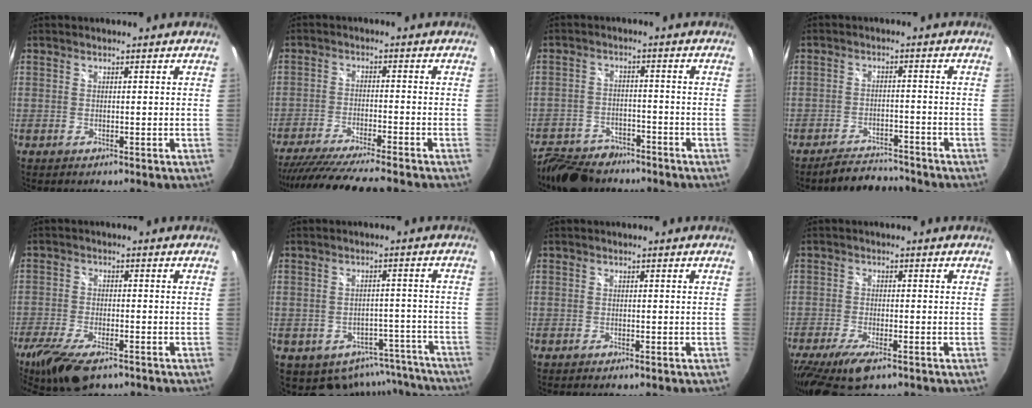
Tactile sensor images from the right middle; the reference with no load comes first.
{"total": 15.7, "force": [-13.8, 0.4, 7.4], "torque": [-0.151, -0.030, -0.224]}
{"total": 13.6, "force": [-10.9, 6.4, 5.1], "torque": [-0.133, -0.008, -0.172]}
{"total": 7.0, "force": [-6.7, 1.4, 1.5], "torque": [-0.045, 0.003, -0.100]}
{"total": 12.6, "force": [-8.7, 4.6, 7.8], "torque": [-0.180, -0.040, -0.155]}
{"total": 14.7, "force": [-11.0, 8.7, 4.6], "torque": [-0.087, 0.020, -0.108]}
{"total": 0.9, "force": [-0.7, 0.3, 0.5], "torque": [-0.009, -0.003, -0.011]}
{"total": 10.0, "force": [-6.8, 3.1, 6.7], "torque": [-0.153, -0.037, -0.122]}